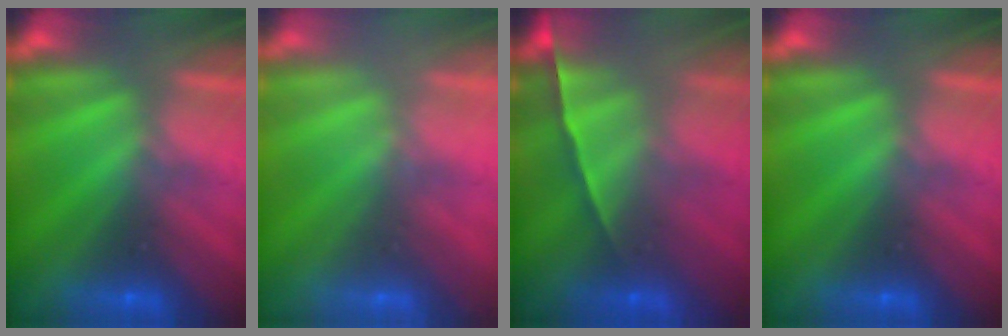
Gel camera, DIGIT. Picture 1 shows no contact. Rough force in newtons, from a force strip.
{"total": 2.2}
{"total": 1.5}
{"total": 0.0}